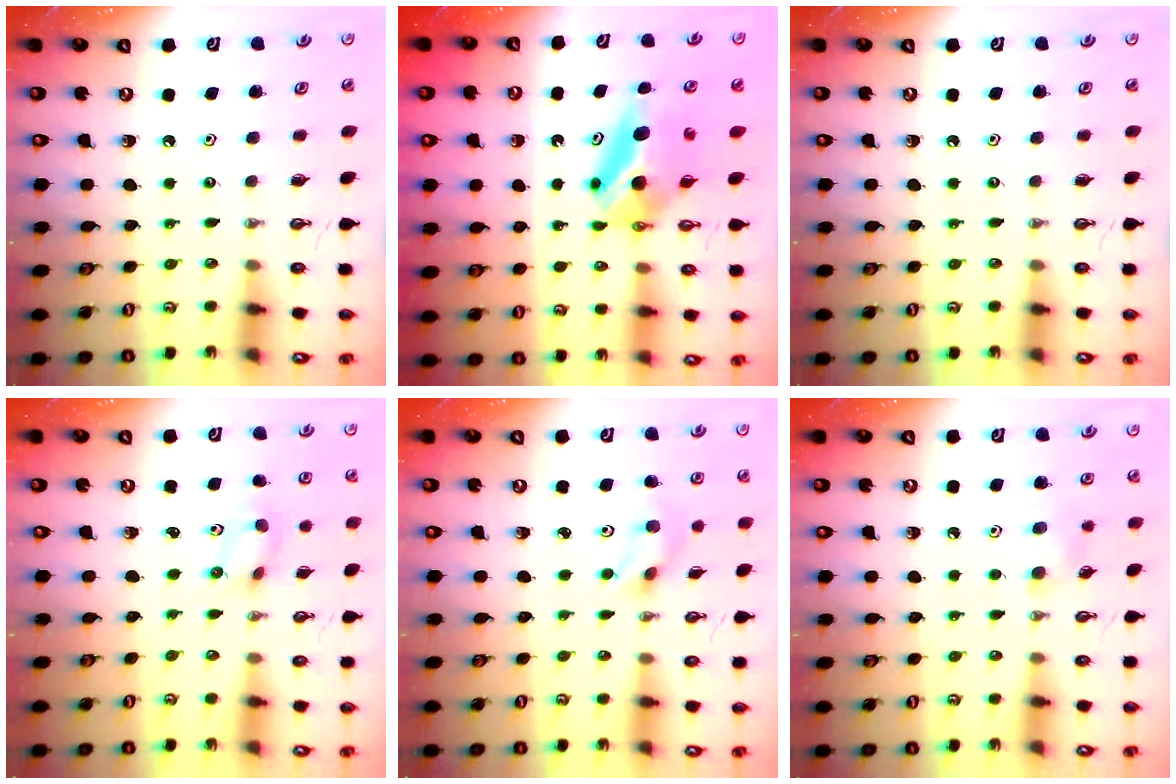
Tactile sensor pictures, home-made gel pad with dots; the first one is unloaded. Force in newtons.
{"total": 7.2, "press": 6.6, "slide": 2.8}
{"total": 0.0}
{"total": 2.5, "press": 2.3, "slide": 0.9}
{"total": 3.9, "press": 3.2, "slide": 2.2}
{"total": 6.3, "press": 6.2, "slide": 1.3}